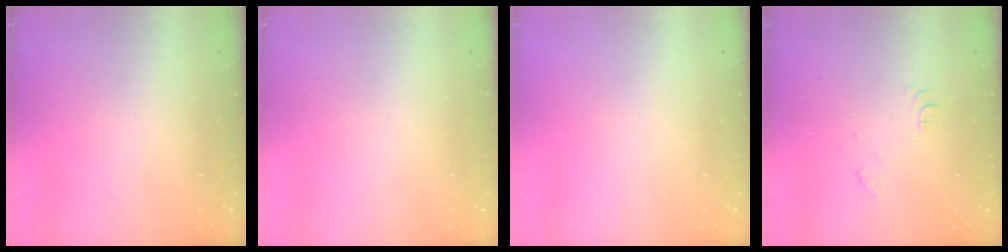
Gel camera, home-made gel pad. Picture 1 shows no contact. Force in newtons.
{"total": 1.6, "press": 1.6, "slide": 0.1}
{"total": 0.0}
{"total": 6.3, "press": 6.3, "slide": 0.7}